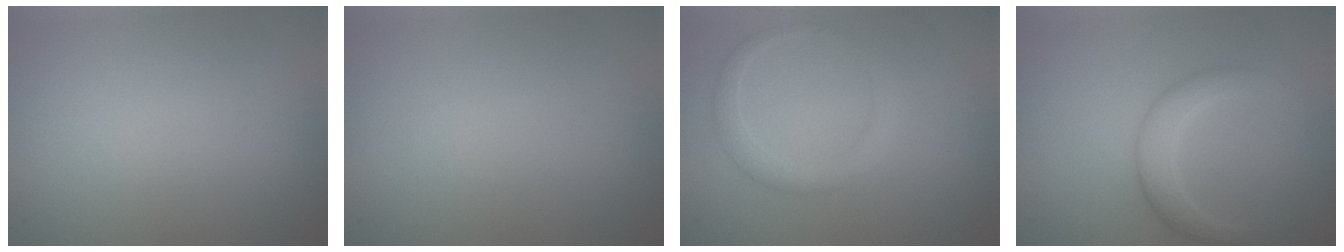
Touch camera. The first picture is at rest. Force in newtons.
{"total": 0.0}
{"total": 1.9, "press": 1.9, "slide": 0.1}
{"total": 2.6, "press": 2.6, "slide": 0.1}